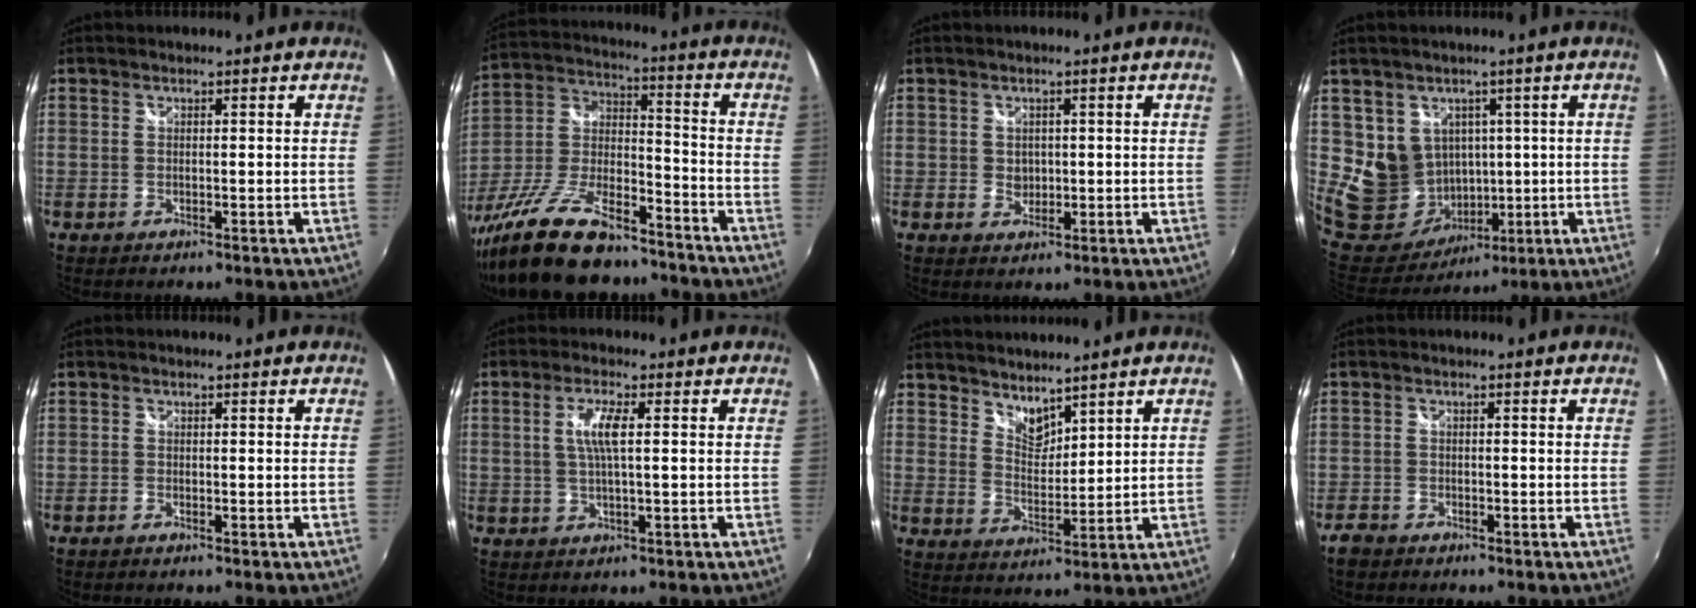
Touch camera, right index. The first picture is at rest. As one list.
[{"total": 21.0, "force": [-15.7, 7.3, 12.0], "torque": [-0.244, -0.016, -0.266]}, {"total": 2.1, "force": [0.2, 1.9, 0.8], "torque": [-0.009, 0.002, 0.004]}, {"total": 12.5, "force": [2.7, 11.5, 4.0], "torque": [-0.114, 0.006, 0.078]}, {"total": 0.6, "force": [-0.6, 0.2, 0.1], "torque": [-0.005, -0.003, -0.014]}, {"total": 4.5, "force": [0.6, 0.5, 4.5], "torque": [-0.087, 0.000, 0.013]}, {"total": 5.2, "force": [4.7, 1.7, 1.5], "torque": [-0.015, -0.004, 0.086]}, {"total": 2.9, "force": [-2.4, 1.6, 0.6], "torque": [-0.023, -0.002, -0.047]}]